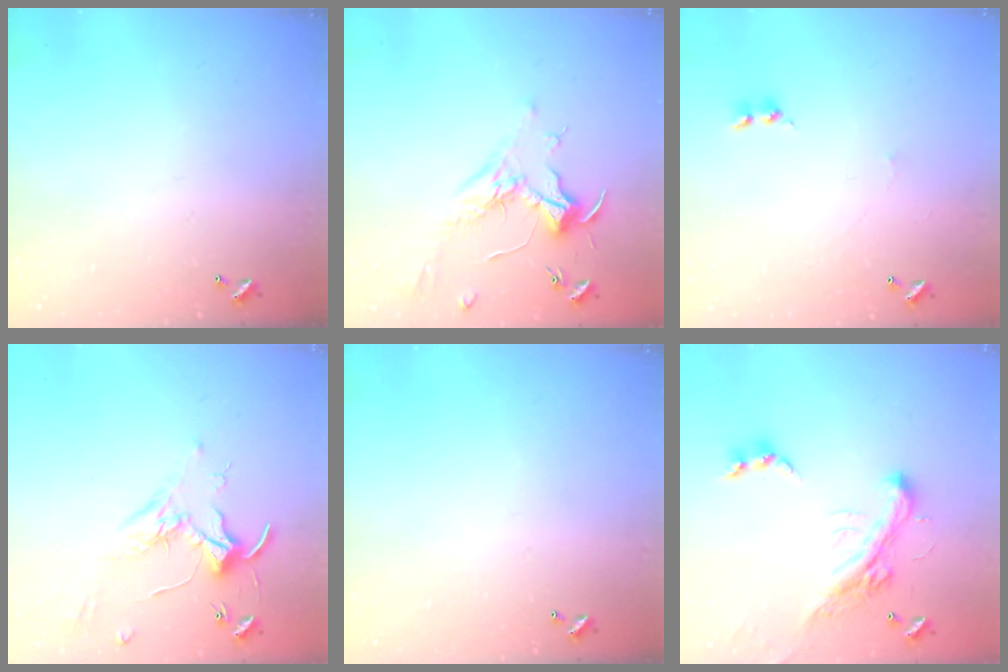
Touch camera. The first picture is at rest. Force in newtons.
{"total": 2.0, "press": 1.9, "slide": 0.7}
{"total": 0.8, "press": 0.7, "slide": 0.5}
{"total": 1.7, "press": 1.6, "slide": 0.4}
{"total": 0.0}
{"total": 5.5, "press": 5.3, "slide": 1.5}